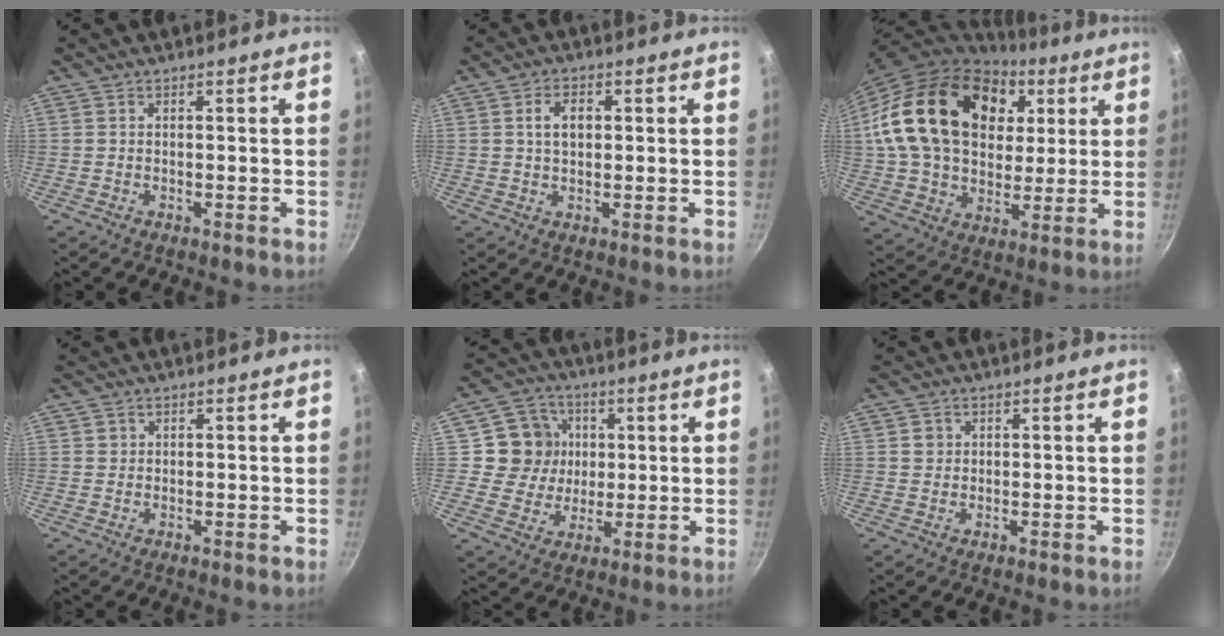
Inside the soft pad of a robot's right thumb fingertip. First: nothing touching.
{"total": 4.6, "force": [1.0, 3.0, 3.4], "torque": [-0.043, 0.005, 0.015]}
{"total": 27.4, "force": [7.5, 19.4, 17.7], "torque": [-0.302, 0.008, 0.131]}
{"total": 0.7, "force": [0.3, 0.7, 0.1], "torque": [0.006, 0.005, 0.004]}
{"total": 10.8, "force": [2.1, 10.1, 3.0], "torque": [-0.016, 0.002, 0.033]}
{"total": 1.7, "force": [0.4, 1.6, 0.4], "torque": [-0.001, 0.005, 0.006]}